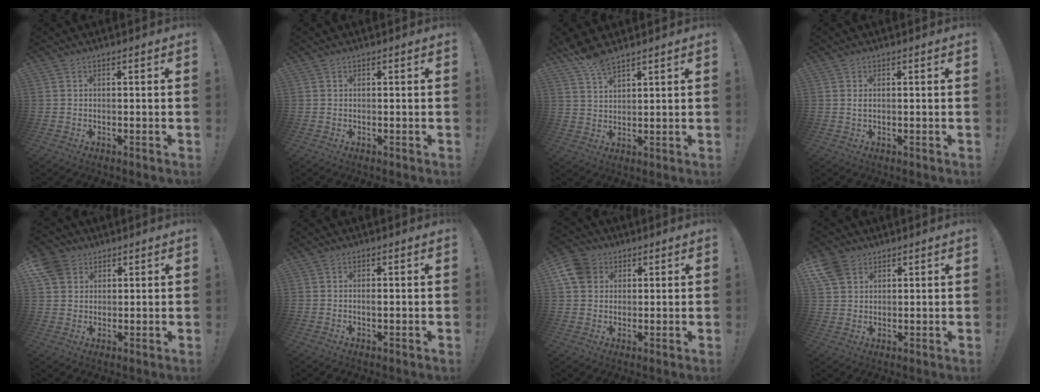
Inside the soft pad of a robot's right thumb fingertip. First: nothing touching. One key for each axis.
{"total": 0.0}
{"total": 6.3, "fx": 5.4, "fy": 1.5, "fz": 2.9, "tx": -0.053, "ty": -0.034, "tz": 0.101}
{"total": 1.0, "fx": 0.1, "fy": 0.5, "fz": 0.9, "tx": -0.014, "ty": 0.000, "tz": 0.001}
{"total": 6.8, "fx": 3.4, "fy": 5.4, "fz": 2.2, "tx": -0.047, "ty": -0.016, "tz": 0.068}
{"total": 0.7, "fx": -0.1, "fy": 0.1, "fz": 0.7, "tx": -0.005, "ty": -0.003, "tz": -0.004}
{"total": 8.6, "fx": 3.3, "fy": 7.3, "fz": 3.3, "tx": -0.067, "ty": -0.009, "tz": 0.069}
{"total": 6.6, "fx": 3.9, "fy": 4.7, "fz": 2.7, "tx": -0.059, "ty": -0.015, "tz": 0.077}